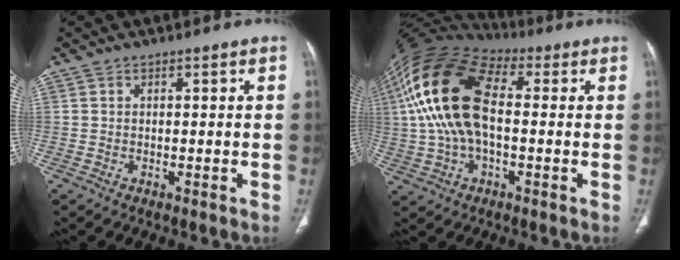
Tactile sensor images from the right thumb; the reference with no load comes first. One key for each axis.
{"total": 18.3, "fx": 1.9, "fy": 9.8, "fz": 15.4, "tx": -0.313, "ty": 0.031, "tz": 0.028}